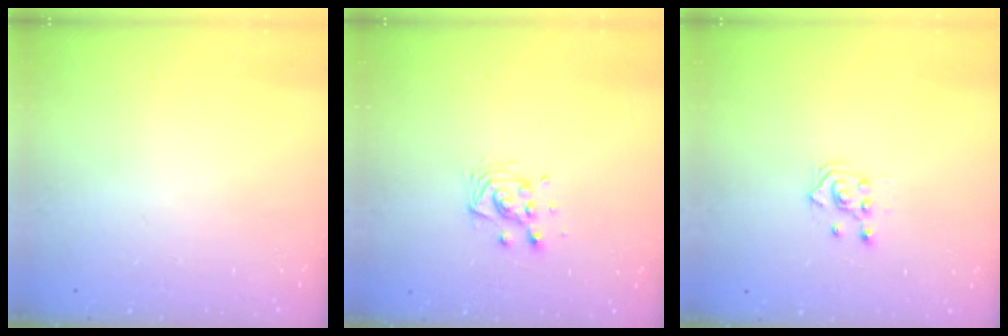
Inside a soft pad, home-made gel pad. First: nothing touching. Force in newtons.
{"total": 7.8, "press": 7.8, "slide": 0.3}
{"total": 2.6, "press": 2.4, "slide": 1.0}